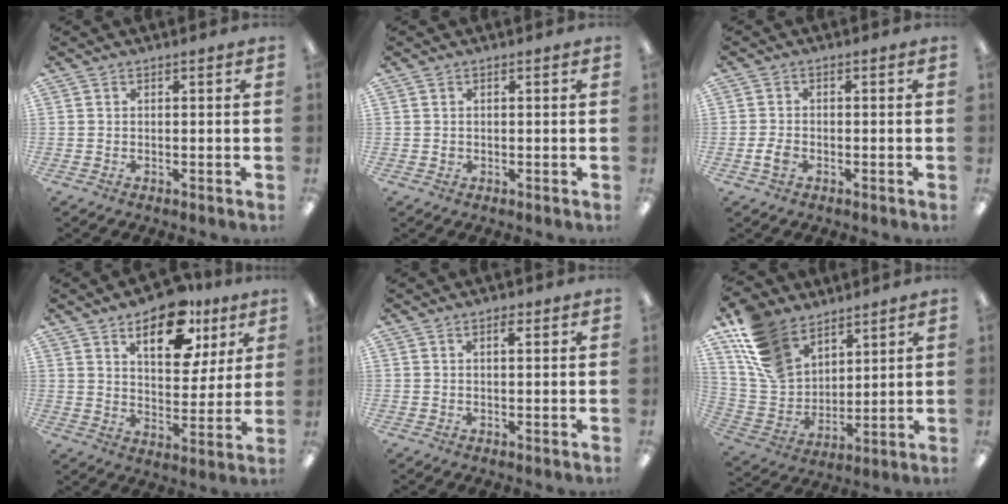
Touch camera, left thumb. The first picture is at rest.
{"total": 0.7, "force": [0.1, 0.7, 0.2], "torque": [-0.005, 0.006, 0.000]}
{"total": 2.8, "force": [-1.0, 1.8, 1.9], "torque": [-0.040, 0.002, -0.019]}
{"total": 16.0, "force": [9.6, 7.9, 10.0], "torque": [-0.129, -0.037, 0.159]}
{"total": 1.8, "force": [1.1, 0.7, 1.3], "torque": [-0.012, -0.005, 0.016]}
{"total": 15.3, "force": [10.3, 9.8, 5.6], "torque": [-0.131, -0.047, 0.207]}